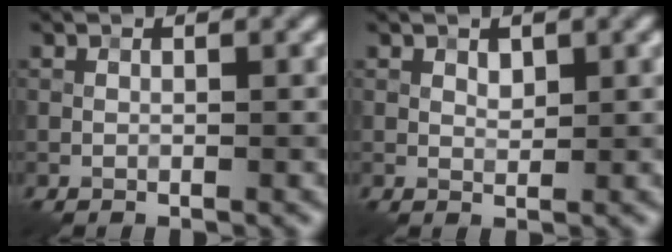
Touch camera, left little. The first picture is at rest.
{"total": 1.0, "force": [0.6, 0.6, 0.6], "torque": [-0.010, -0.002, 0.011]}